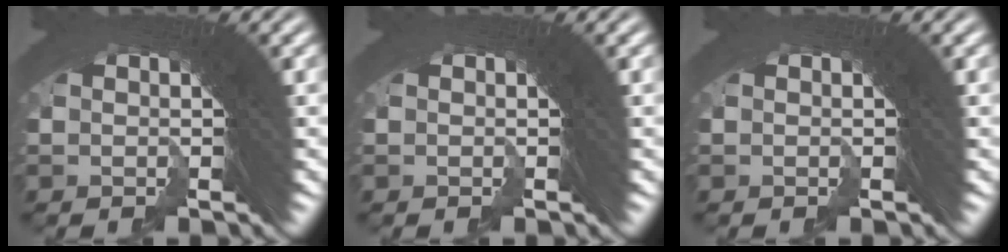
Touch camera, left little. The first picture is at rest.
{"total": 0.0}
{"total": 0.0}